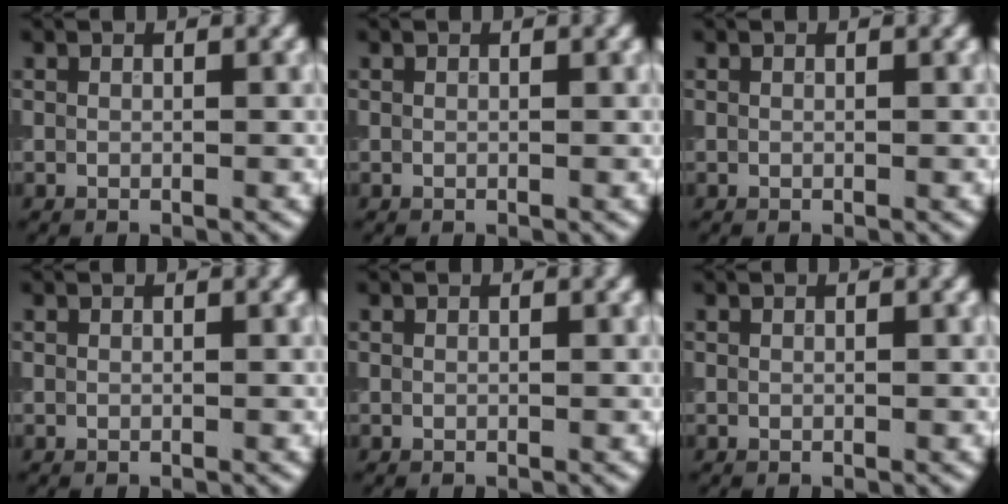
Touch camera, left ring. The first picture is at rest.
{"total": 0.0}
{"total": 0.0}
{"total": 0.0}
{"total": 0.0}
{"total": 0.0}